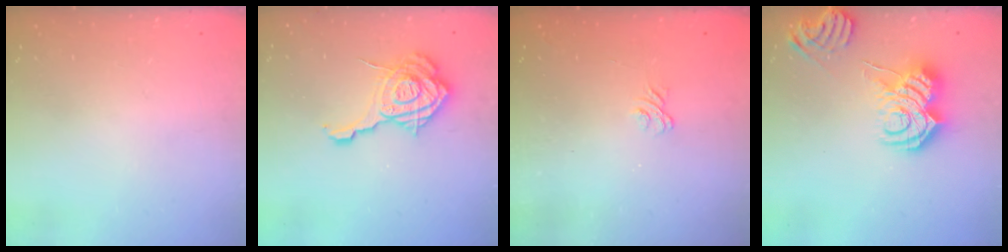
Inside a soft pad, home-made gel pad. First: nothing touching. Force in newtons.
{"total": 18.5, "press": 18.4, "slide": 2.1}
{"total": 1.8, "press": 1.4, "slide": 1.1}
{"total": 13.0, "press": 13.0, "slide": 1.0}